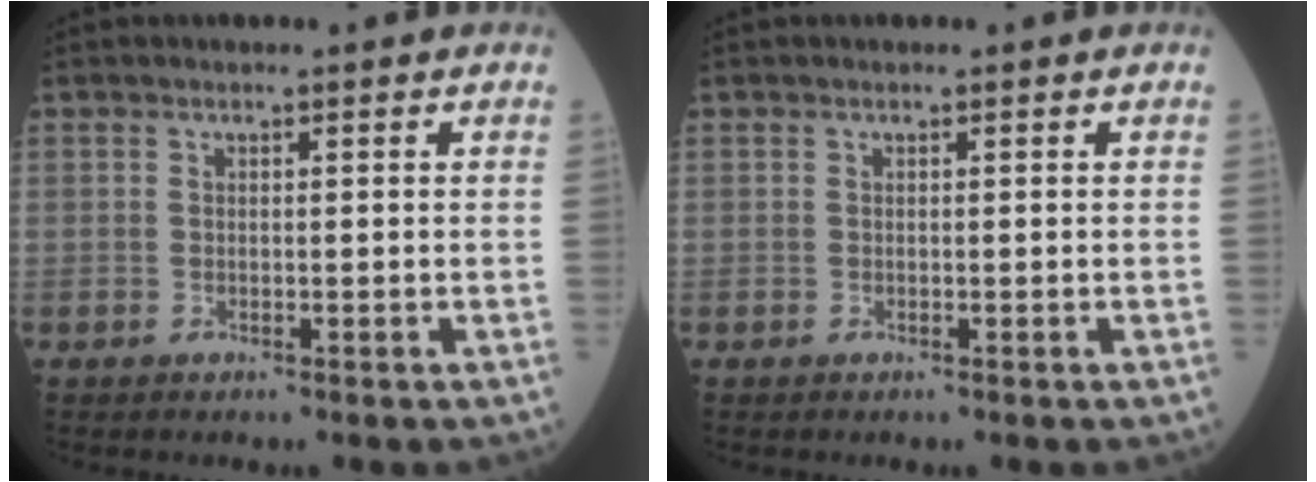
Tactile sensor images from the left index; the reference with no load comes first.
{"total": 0.0}